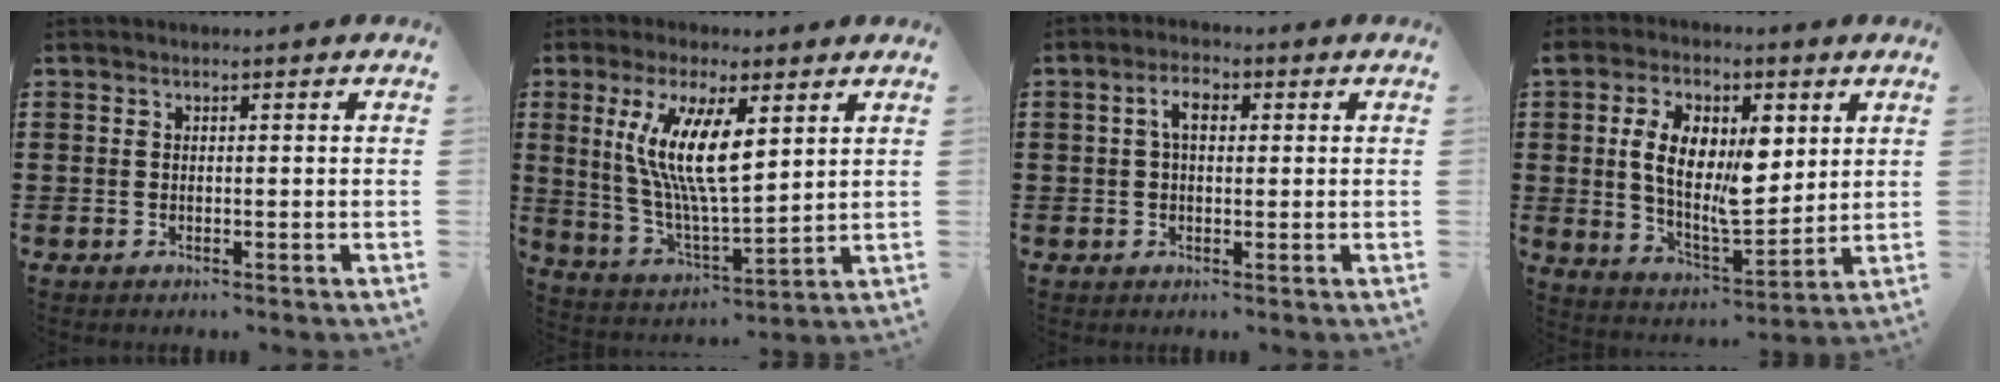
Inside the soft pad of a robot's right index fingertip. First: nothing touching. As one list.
[{"total": 10.8, "force": [3.7, 2.9, 9.7], "torque": [-0.199, -0.007, 0.065]}, {"total": 3.2, "force": [0.5, 1.8, 2.6], "torque": [-0.054, 0.013, 0.007]}, {"total": 12.1, "force": [3.1, 6.2, 9.9], "torque": [-0.180, 0.005, 0.054]}]